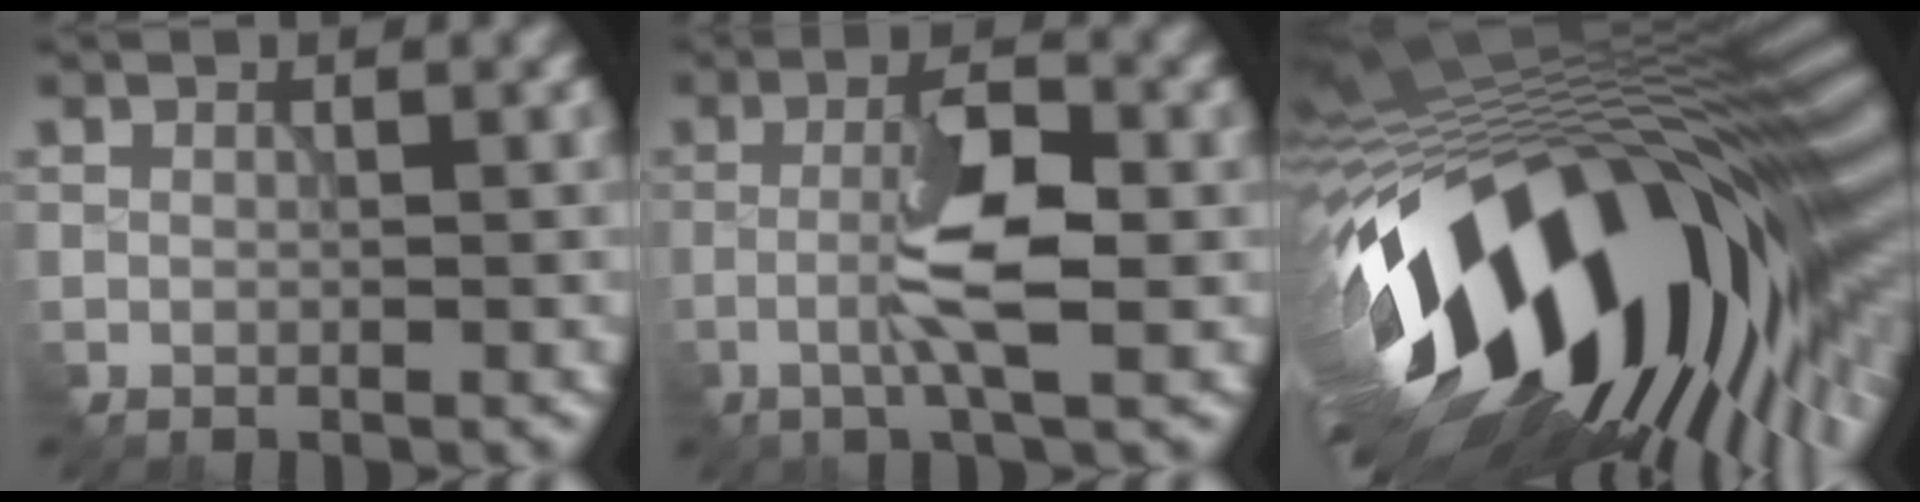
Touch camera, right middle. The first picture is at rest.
{"total": 5.3, "force": [-1.4, 1.0, 5.0], "torque": [-0.099, 0.011, -0.033]}
{"total": 19.6, "force": [-5.0, 9.6, 16.4], "torque": [-0.295, -0.047, -0.079]}